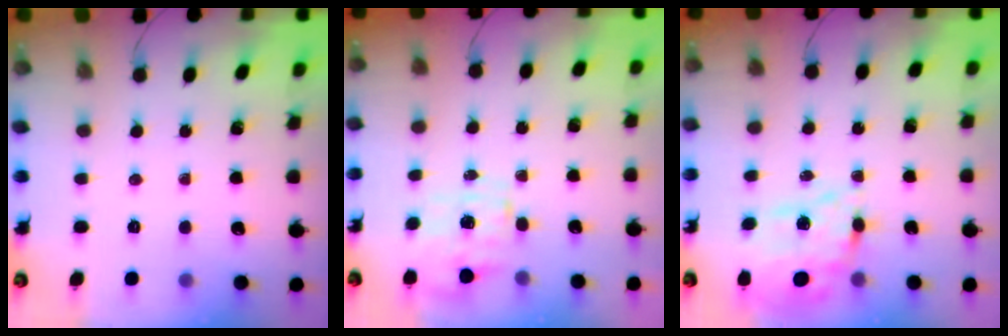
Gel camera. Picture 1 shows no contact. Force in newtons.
{"total": 1.5, "press": 1.5, "slide": 0.5}
{"total": 13.2, "press": 12.5, "slide": 4.5}